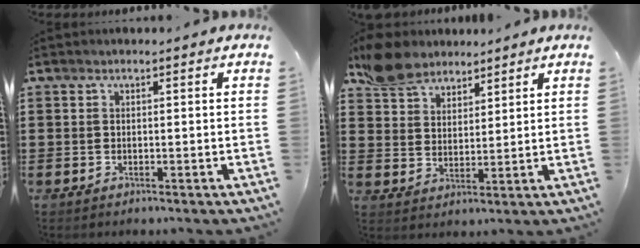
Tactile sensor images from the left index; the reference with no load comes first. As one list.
[{"total": 7.0, "force": [5.9, 3.3, 1.5], "torque": [-0.057, 0.001, 0.117]}]